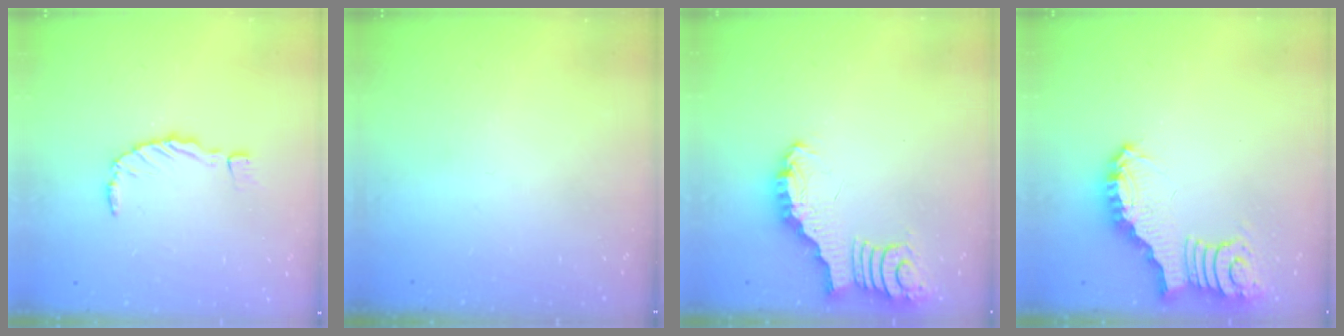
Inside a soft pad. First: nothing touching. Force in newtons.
{"total": 0.0}
{"total": 3.3, "press": 3.2, "slide": 0.4}
{"total": 3.3, "press": 3.2, "slide": 0.7}